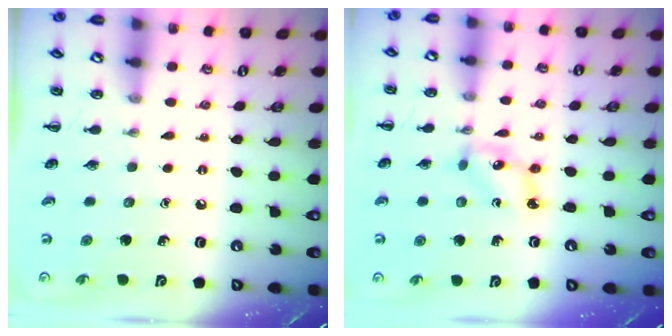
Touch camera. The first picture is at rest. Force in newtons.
{"total": 4.5, "press": 4.4, "slide": 1.1}